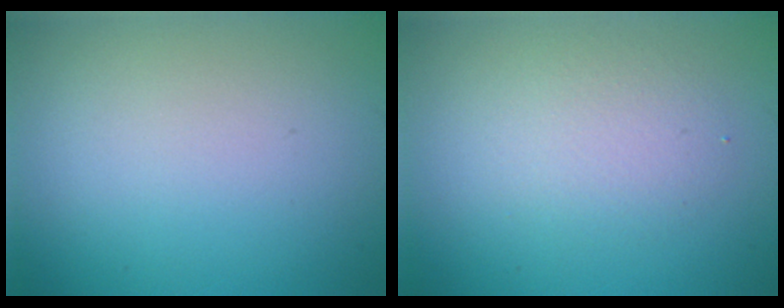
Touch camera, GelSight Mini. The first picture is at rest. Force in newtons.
{"total": 2.5, "press": 2.5, "slide": 0.2}